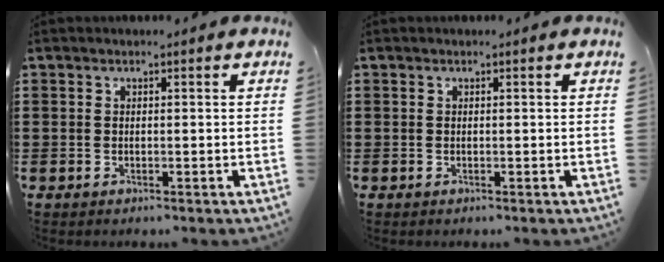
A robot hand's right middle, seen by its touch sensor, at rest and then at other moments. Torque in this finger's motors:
{"motor_torque": [0.00, 0.00, 0.00, -0.01]}